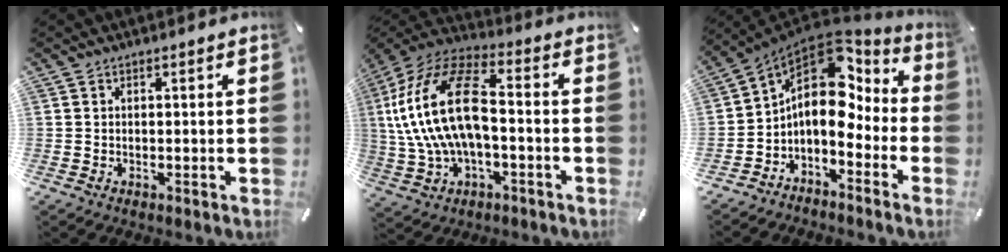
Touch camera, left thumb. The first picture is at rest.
{"total": 19.4, "force": [0.0, 10.7, 16.2], "torque": [-0.344, 0.010, -0.004]}
{"total": 12.2, "force": [2.4, 8.5, 8.5], "torque": [-0.144, -0.040, 0.034]}